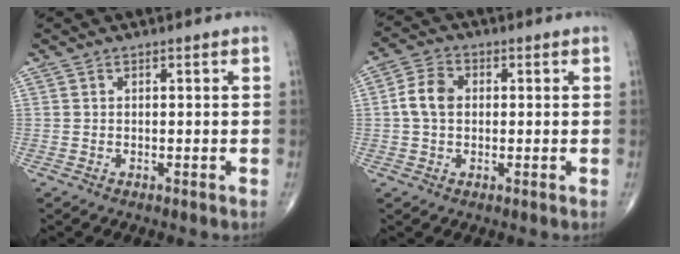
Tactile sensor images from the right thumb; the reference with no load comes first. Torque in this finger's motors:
{"motor_torque": [-0.04, 0.87, 0.56, 0.10, 0.05]}